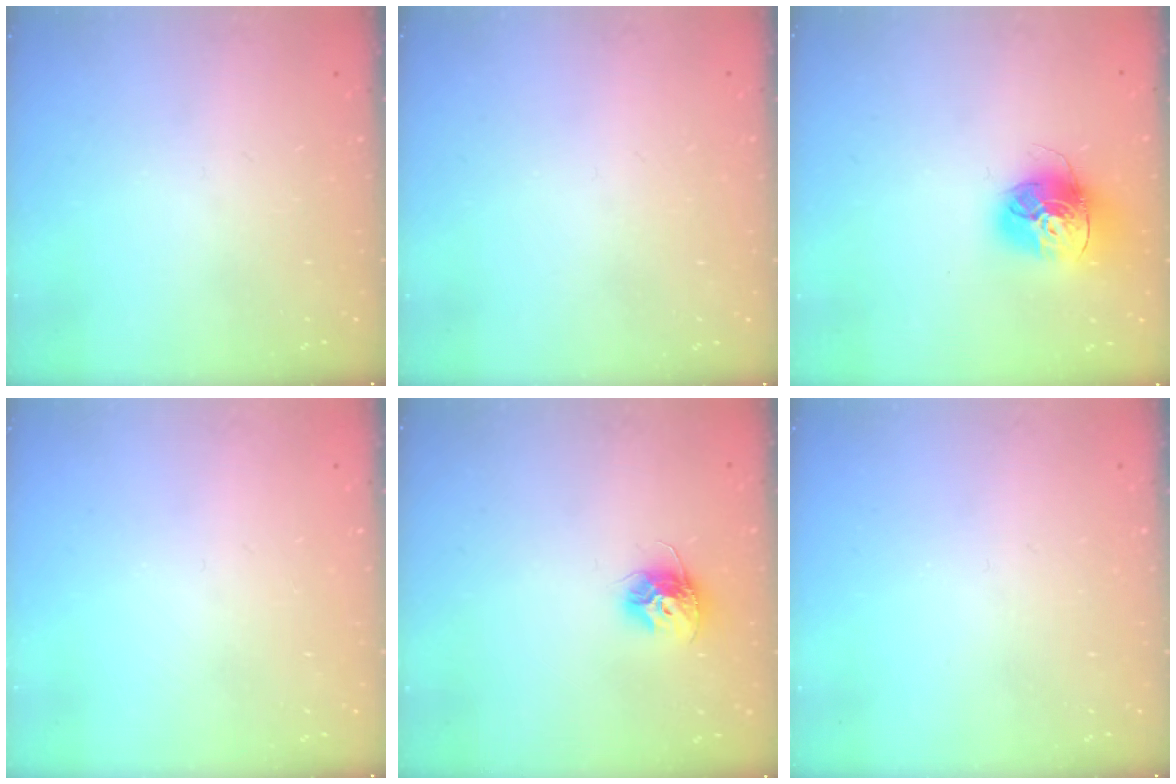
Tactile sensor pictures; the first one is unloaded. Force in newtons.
{"total": 0.8, "press": 0.8, "slide": 0.0}
{"total": 15.7, "press": 15.6, "slide": 1.6}
{"total": 0.0}
{"total": 9.8, "press": 9.8, "slide": 0.3}
{"total": 0.0}